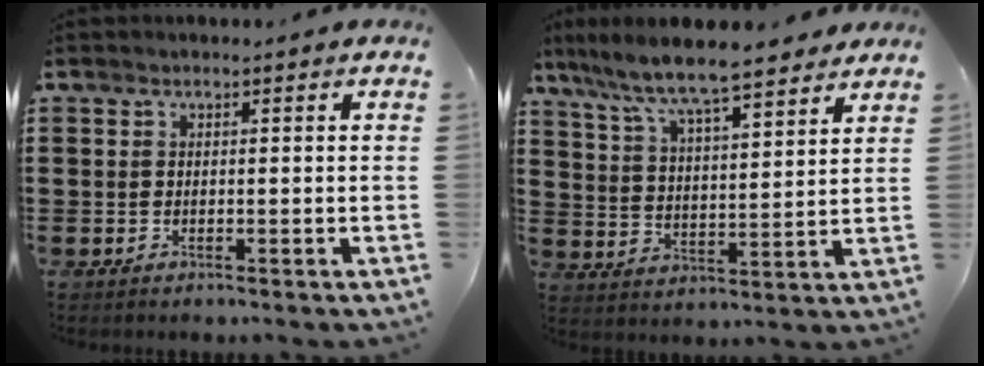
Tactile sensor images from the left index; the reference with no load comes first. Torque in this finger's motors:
{"motor_torque": [2.14, 0.00, 1.05, 0.21]}